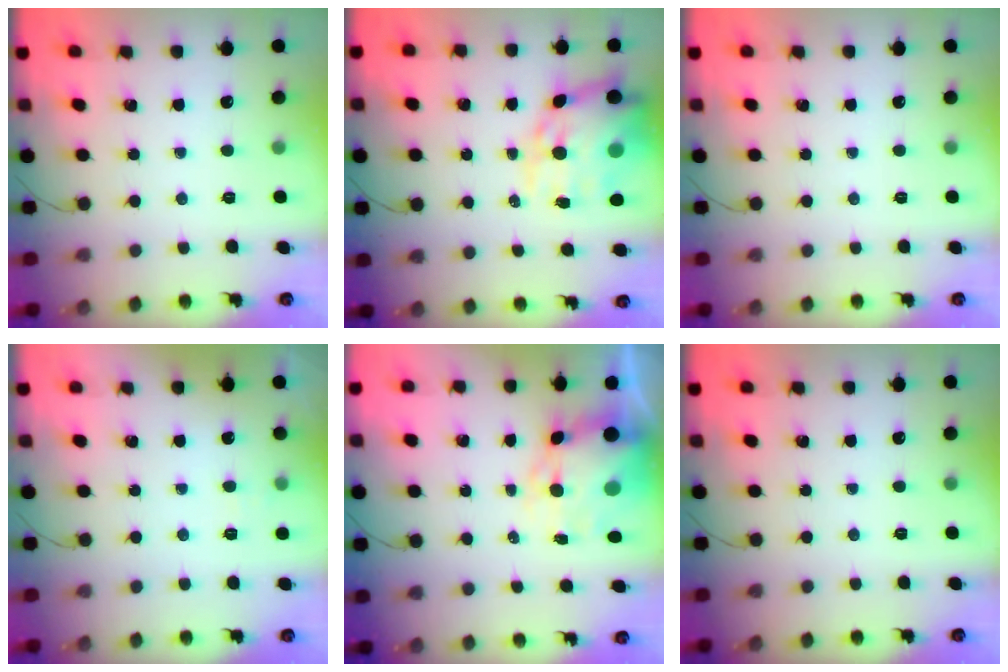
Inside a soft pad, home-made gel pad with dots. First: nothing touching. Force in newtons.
{"total": 19.4, "press": 18.8, "slide": 4.8}
{"total": 0.0}
{"total": 2.6, "press": 2.1, "slide": 1.5}
{"total": 9.1, "press": 8.6, "slide": 2.8}
{"total": 0.0}